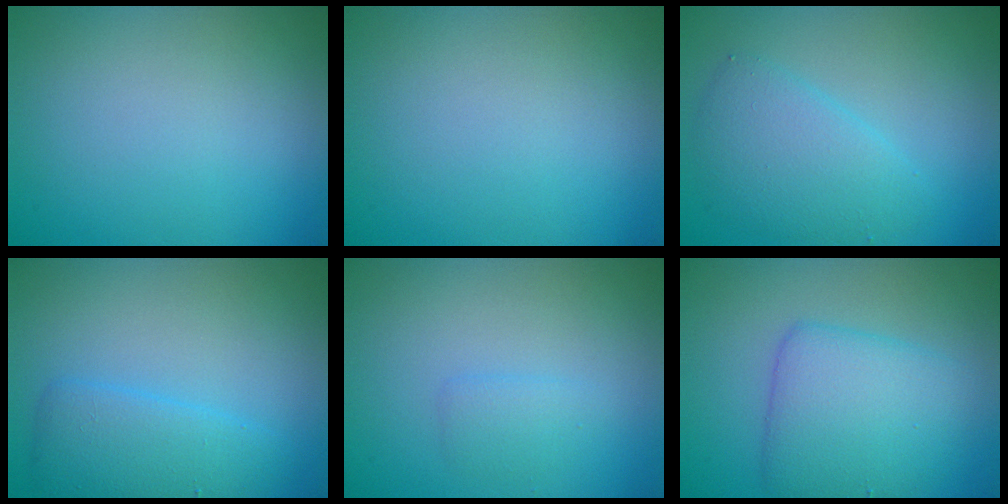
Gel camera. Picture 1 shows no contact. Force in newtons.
{"total": 0.0}
{"total": 3.7, "press": 3.7, "slide": 0.2}
{"total": 3.5, "press": 3.5, "slide": 0.0}
{"total": 1.2, "press": 1.2, "slide": 0.0}
{"total": 5.4, "press": 5.4, "slide": 0.2}